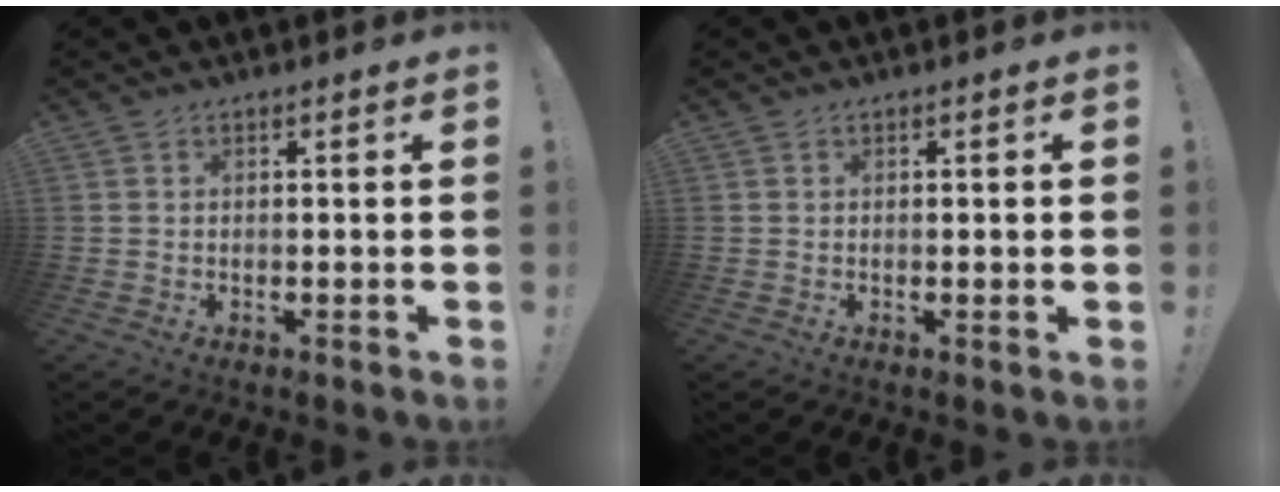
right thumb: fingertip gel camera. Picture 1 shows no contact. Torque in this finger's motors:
{"motor_torque": [-0.02, -0.24, -0.09, 0.17, -0.01]}